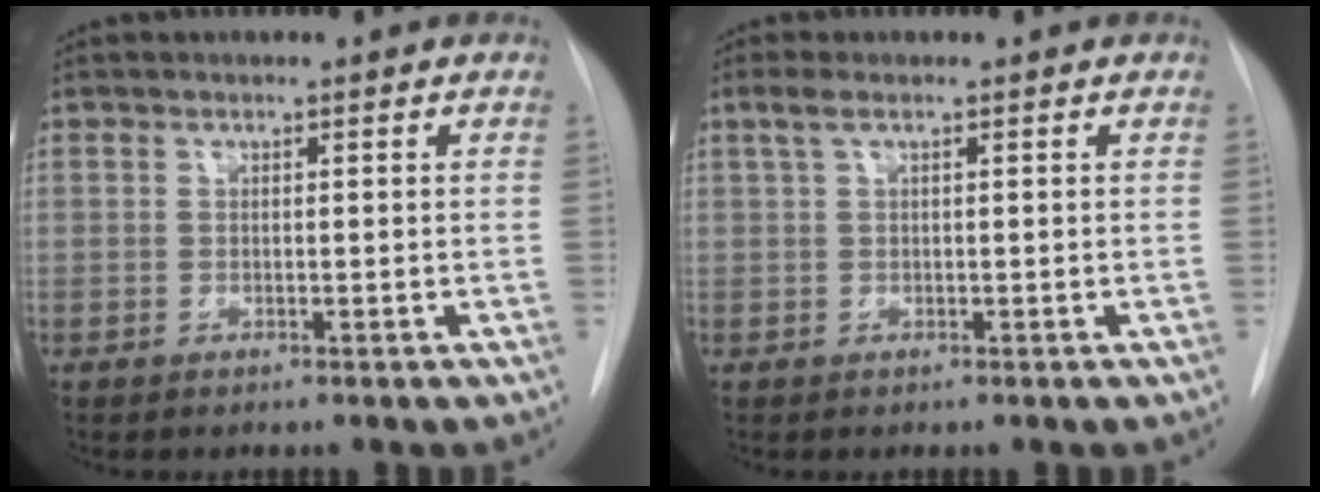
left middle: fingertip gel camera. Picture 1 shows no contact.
{"total": 1.7, "force": [0.9, 0.3, 1.5], "torque": [-0.043, 0.017, 0.022]}